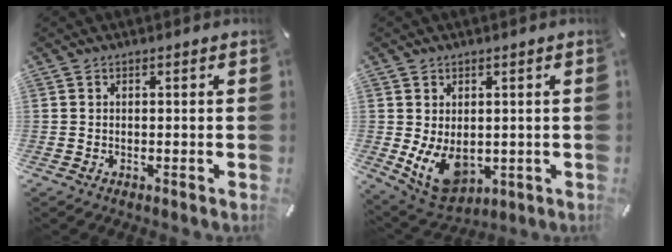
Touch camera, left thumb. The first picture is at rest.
{"total": 9.3, "force": [-0.6, 6.9, 6.1], "torque": [-0.110, -0.006, -0.004]}